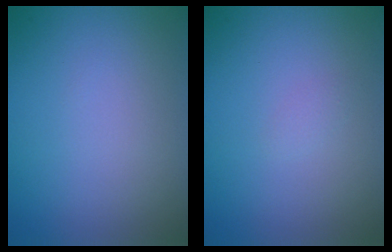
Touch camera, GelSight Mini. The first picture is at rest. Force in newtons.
{"total": 0.6, "press": 0.6, "slide": 0.1}